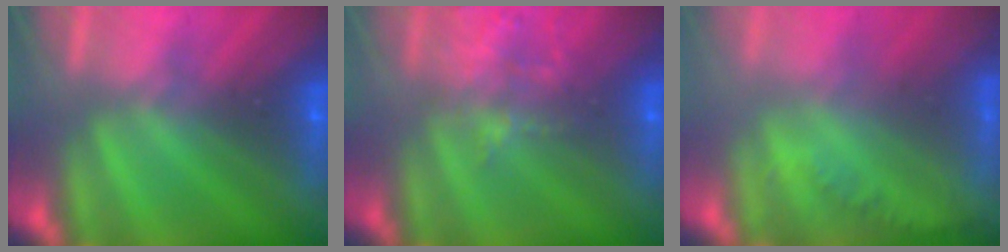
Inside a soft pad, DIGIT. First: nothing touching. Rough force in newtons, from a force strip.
{"total": 2.0}
{"total": 1.2}